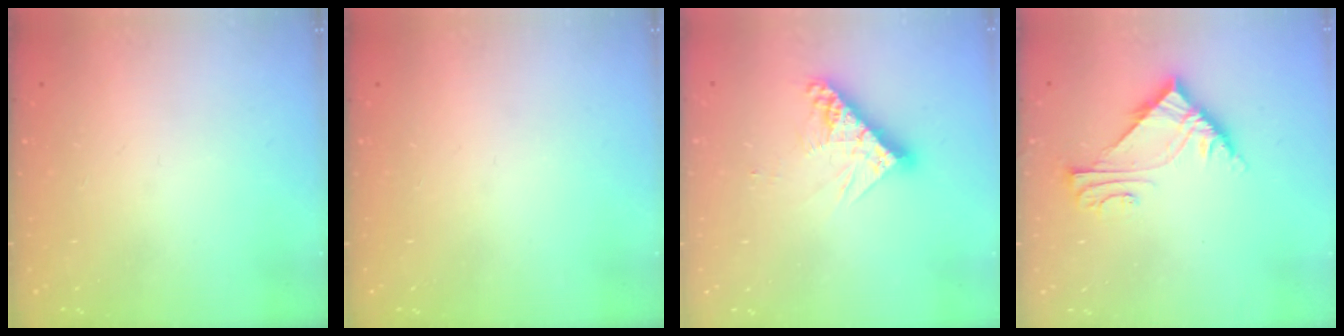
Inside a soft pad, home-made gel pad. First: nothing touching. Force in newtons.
{"total": 0.0}
{"total": 10.7, "press": 10.6, "slide": 1.0}
{"total": 7.0, "press": 7.0, "slide": 0.4}